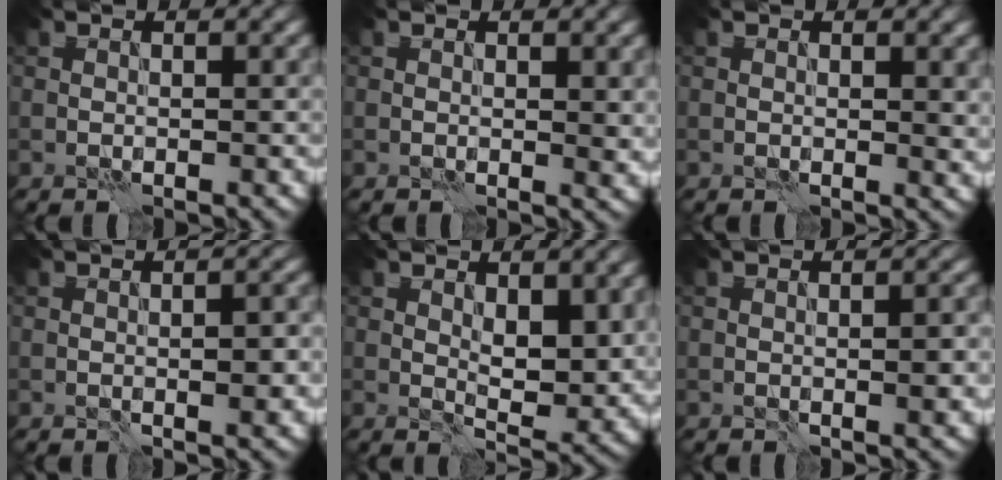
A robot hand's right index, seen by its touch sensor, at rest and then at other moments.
{"total": 1.1, "force": [0.4, 0.5, 0.9], "torque": [-0.006, -0.003, 0.006]}
{"total": 1.2, "force": [0.5, 0.5, 1.0], "torque": [-0.007, -0.003, 0.007]}
{"total": 2.1, "force": [-0.3, 0.6, 2.0], "torque": [-0.028, 0.002, -0.004]}
{"total": 4.6, "force": [1.4, 2.2, 3.7], "torque": [-0.058, -0.011, 0.029]}
{"total": 1.8, "force": [-0.2, 0.5, 1.7], "torque": [-0.023, 0.001, -0.004]}